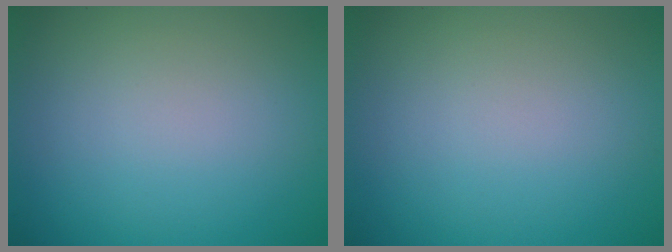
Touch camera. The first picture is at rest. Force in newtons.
{"total": 0.0}